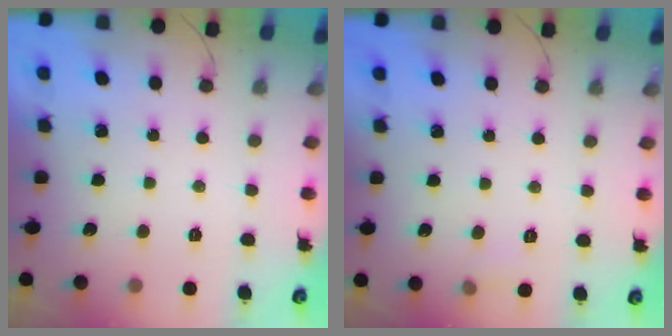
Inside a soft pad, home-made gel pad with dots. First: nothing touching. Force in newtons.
{"total": 3.7, "press": 3.4, "slide": 1.5}